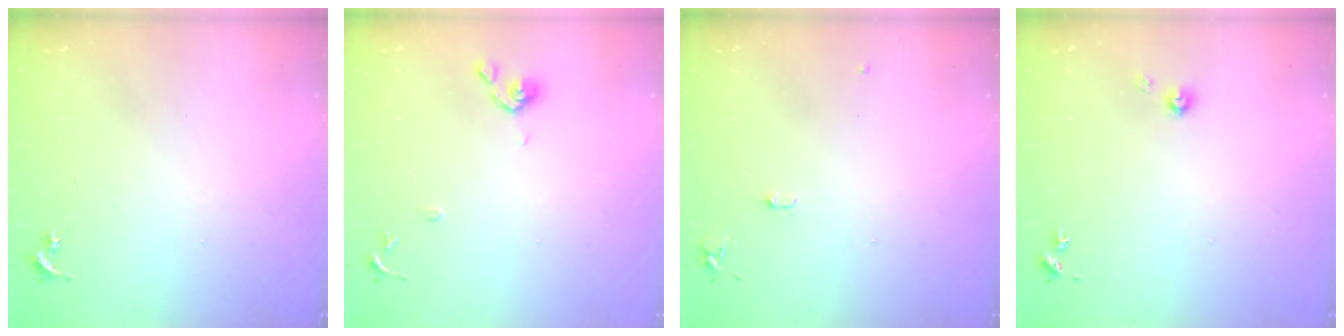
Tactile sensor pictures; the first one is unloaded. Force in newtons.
{"total": 8.6, "press": 8.6, "slide": 0.7}
{"total": 5.2, "press": 5.1, "slide": 0.6}
{"total": 4.3, "press": 4.3, "slide": 0.3}